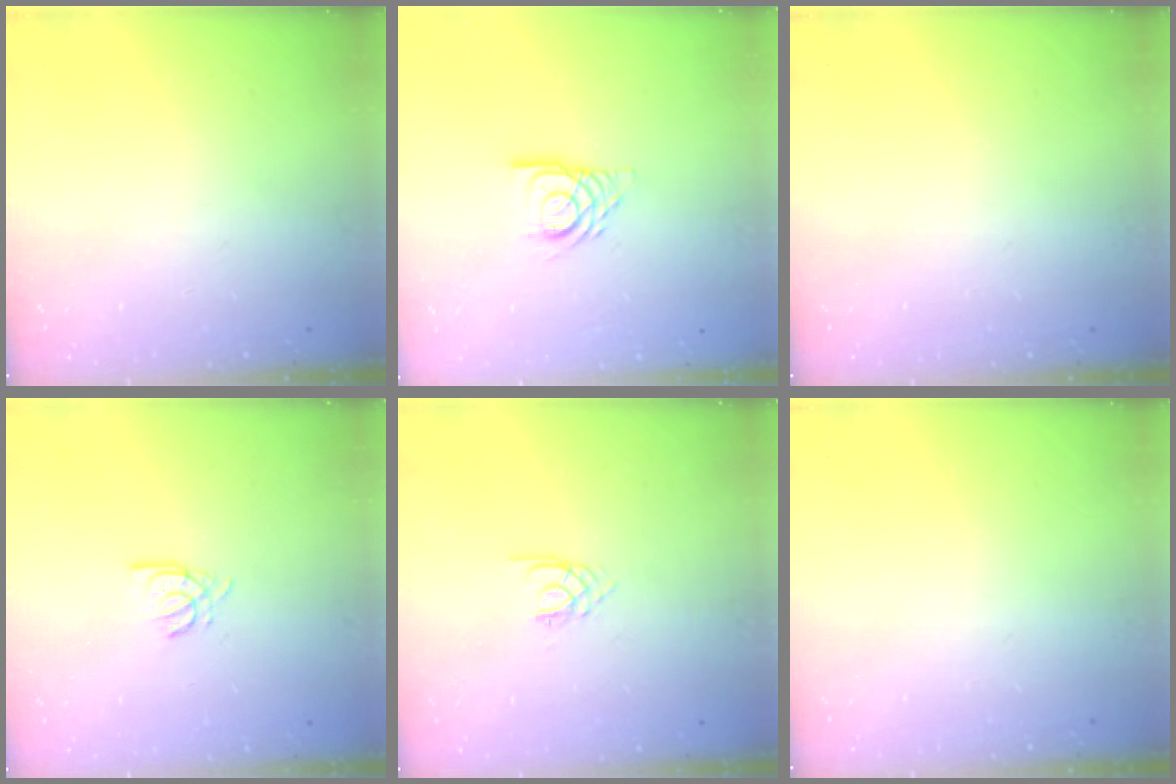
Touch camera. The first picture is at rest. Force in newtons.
{"total": 9.8, "press": 9.7, "slide": 1.2}
{"total": 0.0}
{"total": 5.0, "press": 5.0, "slide": 0.4}
{"total": 1.9, "press": 1.9, "slide": 0.2}
{"total": 0.0}